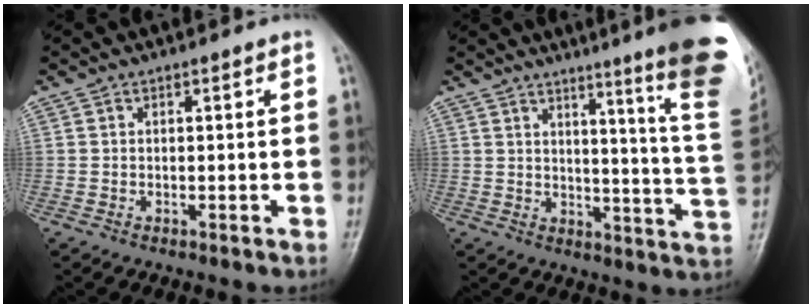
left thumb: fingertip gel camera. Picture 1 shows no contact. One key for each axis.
{"total": 20.9, "fx": 12.8, "fy": 0.6, "fz": 16.5, "tx": -0.193, "ty": -0.094, "tz": 0.156}